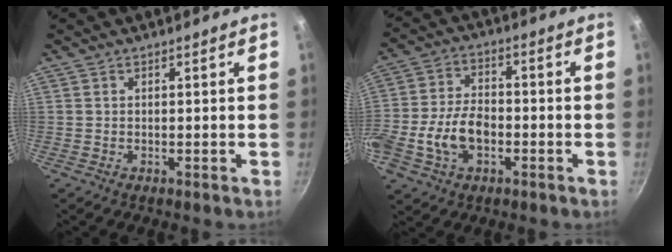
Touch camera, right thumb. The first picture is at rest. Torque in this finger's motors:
{"motor_torque": [2.42, 2.58, 1.37, -1.40, 0.43]}